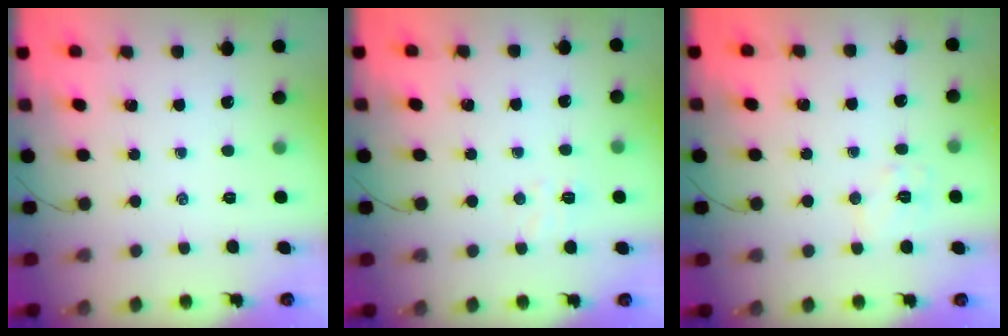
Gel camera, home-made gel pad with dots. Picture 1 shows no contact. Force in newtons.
{"total": 4.1, "press": 4.0, "slide": 0.9}
{"total": 6.4, "press": 6.4, "slide": 1.0}